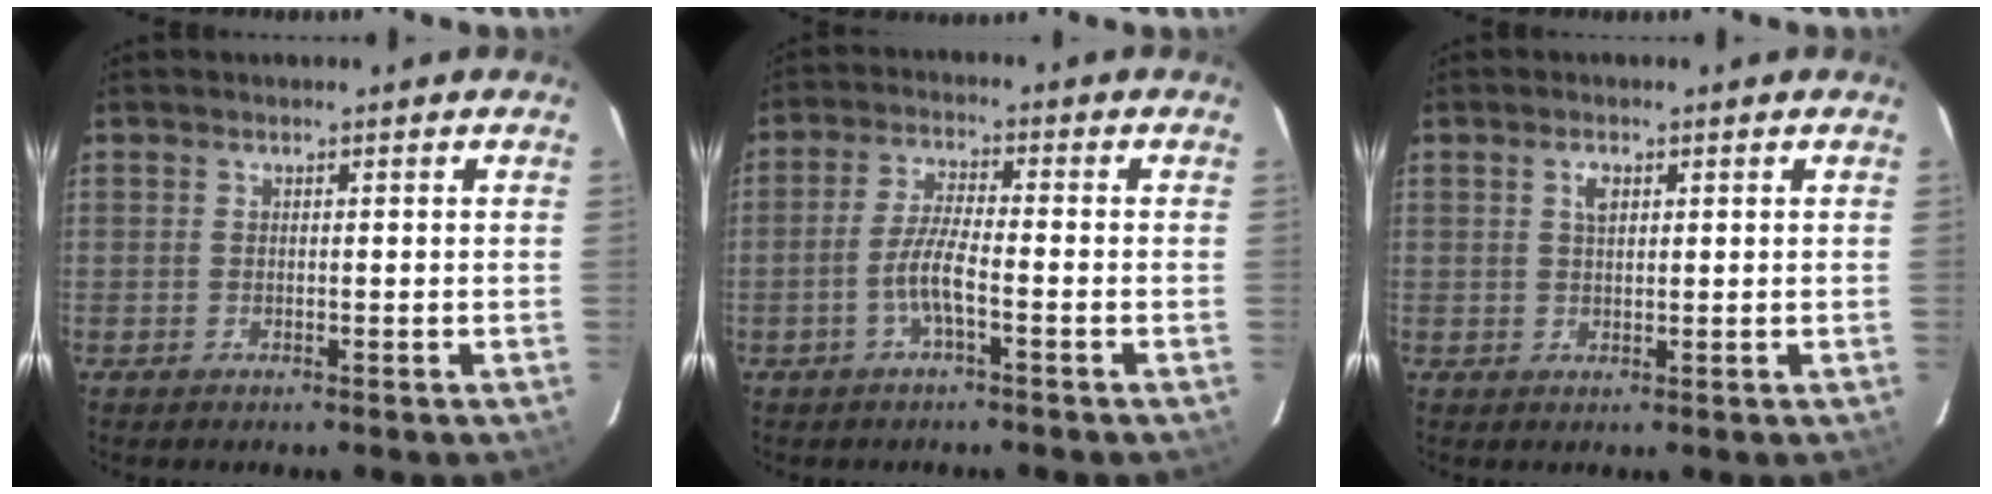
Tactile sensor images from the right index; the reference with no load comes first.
{"total": 5.1, "force": [-2.2, 0.5, 4.6], "torque": [-0.096, 0.007, -0.042]}
{"total": 2.1, "force": [0.9, 1.2, 1.5], "torque": [-0.028, 0.006, 0.015]}